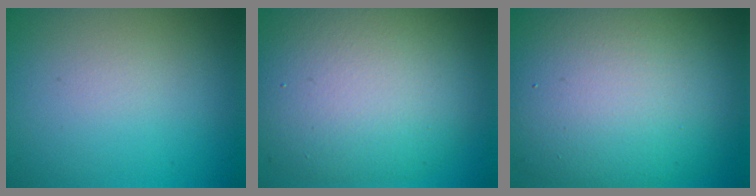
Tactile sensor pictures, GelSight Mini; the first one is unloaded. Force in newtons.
{"total": 11.0, "press": 11.0, "slide": 0.4}
{"total": 14.6, "press": 14.6, "slide": 0.3}